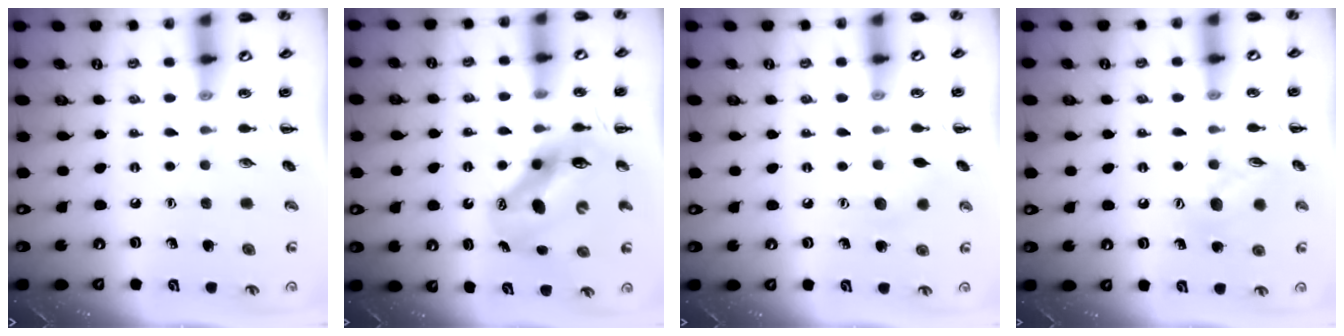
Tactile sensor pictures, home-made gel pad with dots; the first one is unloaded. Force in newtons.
{"total": 11.3, "press": 10.9, "slide": 3.1}
{"total": 5.4, "press": 5.3, "slide": 1.3}
{"total": 9.9, "press": 9.9, "slide": 0.7}